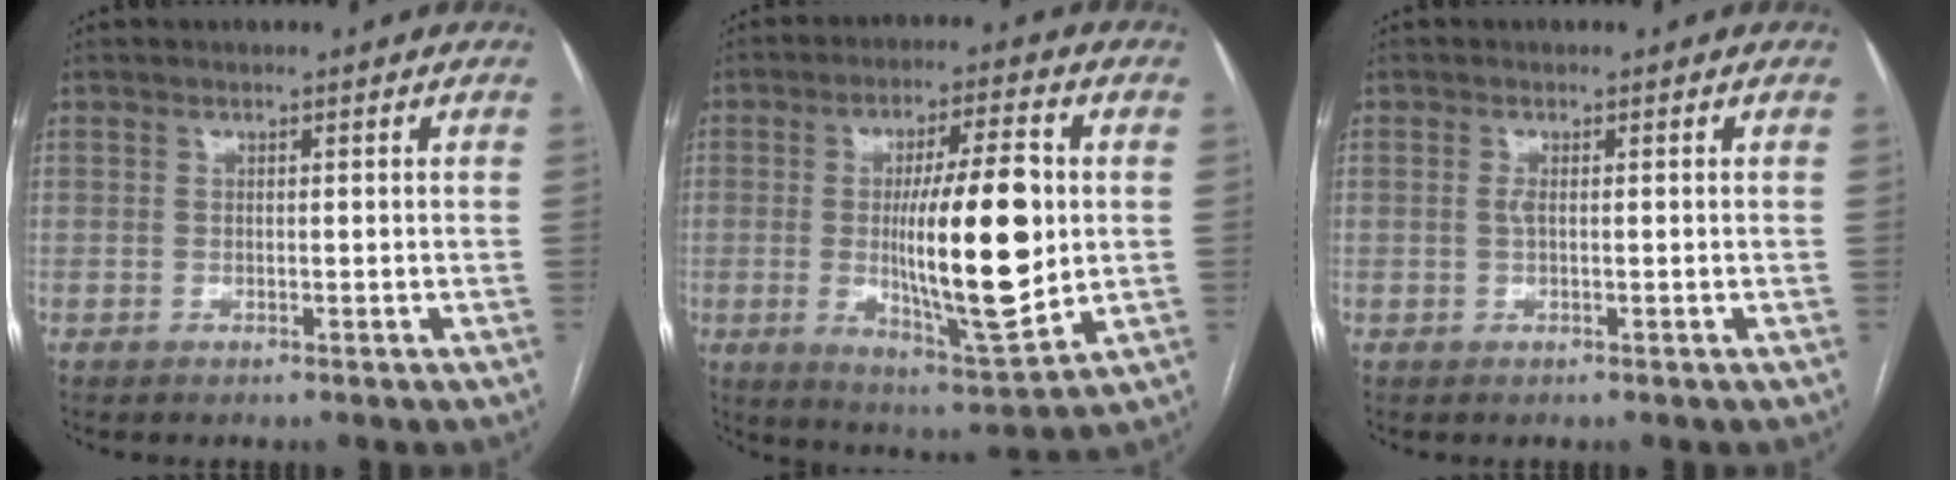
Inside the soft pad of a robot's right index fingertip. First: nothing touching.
{"total": 17.5, "force": [0.2, 3.0, 17.3], "torque": [-0.294, -0.008, 0.006]}
{"total": 0.9, "force": [0.1, 0.1, 0.9], "torque": [-0.022, -0.001, 0.000]}